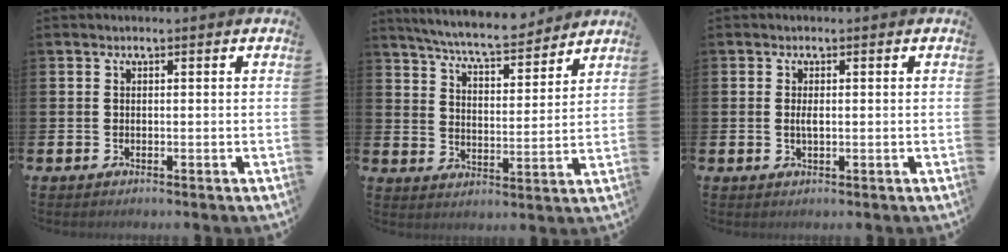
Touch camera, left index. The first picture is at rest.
{"total": 7.4, "force": [7.0, 0.5, 2.2], "torque": [-0.065, -0.047, 0.121]}
{"total": 1.3, "force": [0.0, 0.5, 1.2], "torque": [-0.021, 0.001, -0.002]}